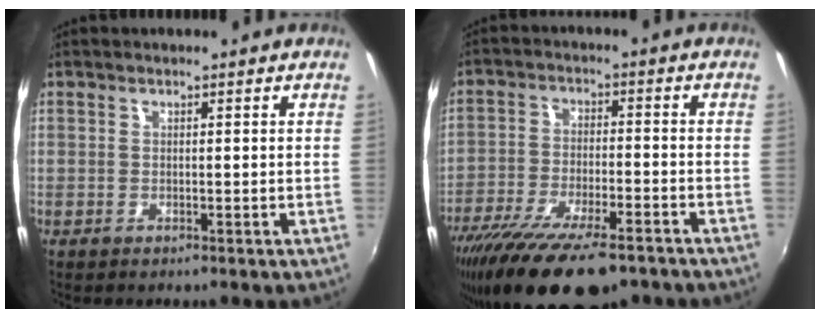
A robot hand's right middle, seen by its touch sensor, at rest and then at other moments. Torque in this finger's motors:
{"motor_torque": [1.12, -1.02, 0.42, 0.21]}